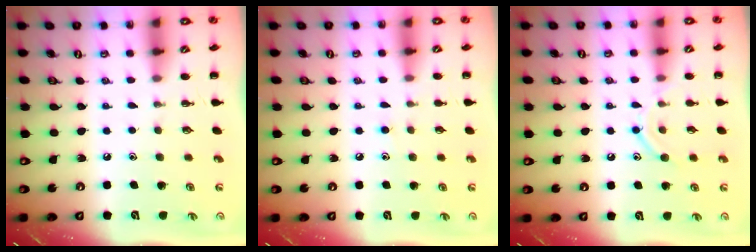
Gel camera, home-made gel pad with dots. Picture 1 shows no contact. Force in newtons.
{"total": 6.2, "press": 5.7, "slide": 2.4}
{"total": 9.4, "press": 9.4, "slide": 1.2}